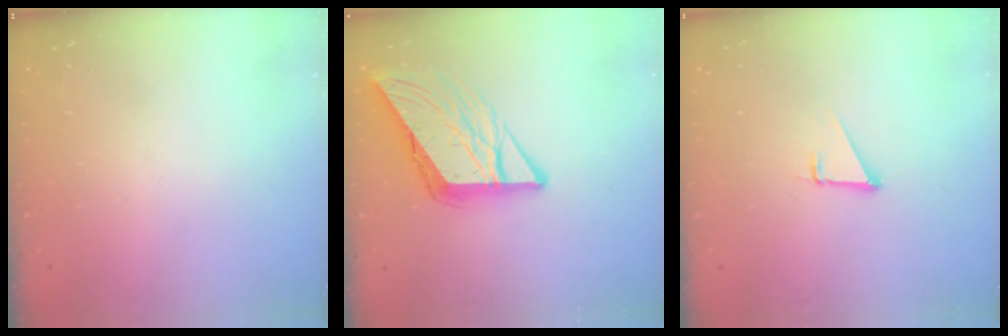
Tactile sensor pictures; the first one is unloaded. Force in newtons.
{"total": 10.9, "press": 10.8, "slide": 1.1}
{"total": 1.9, "press": 1.9, "slide": 0.0}